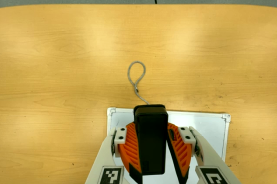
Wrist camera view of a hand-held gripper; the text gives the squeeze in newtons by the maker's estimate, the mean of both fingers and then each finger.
{"total": 10.0, "left": 9.7, "right": 10.3}